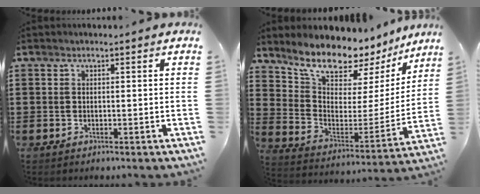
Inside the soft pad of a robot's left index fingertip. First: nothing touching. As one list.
[{"total": 10.2, "force": [9.3, 2.7, 3.1], "torque": [-0.088, -0.077, 0.159]}]